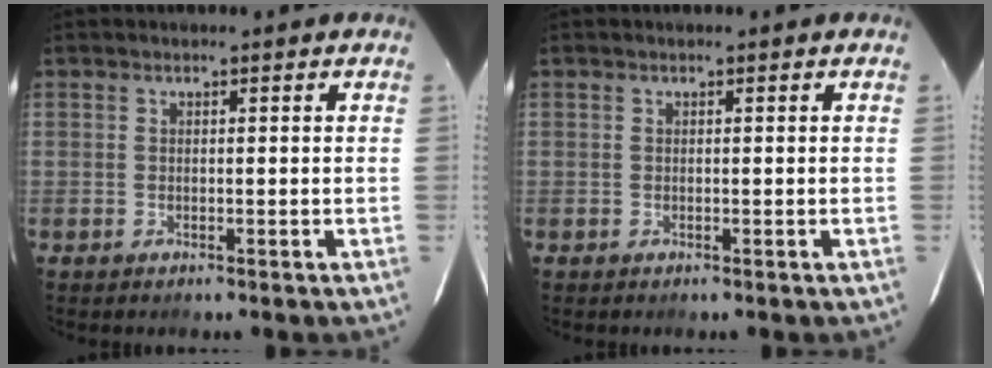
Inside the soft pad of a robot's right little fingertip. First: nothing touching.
{"total": 0.0}